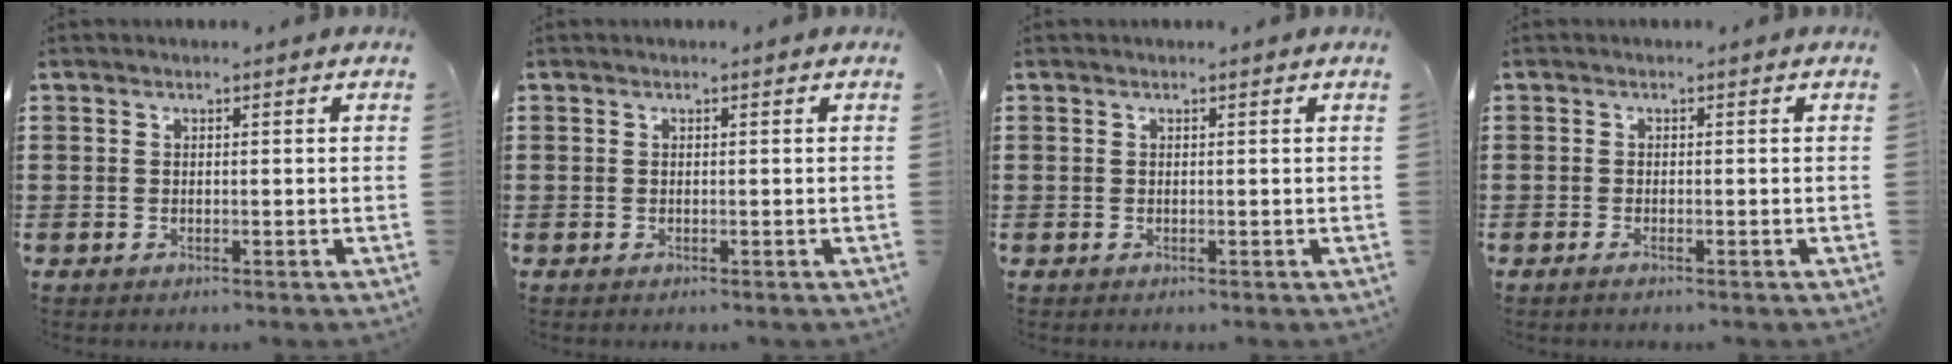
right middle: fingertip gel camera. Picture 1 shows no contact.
{"total": 0.0}
{"total": 0.0}
{"total": 0.6, "force": [-0.4, 0.0, 0.5], "torque": [-0.008, -0.003, -0.006]}